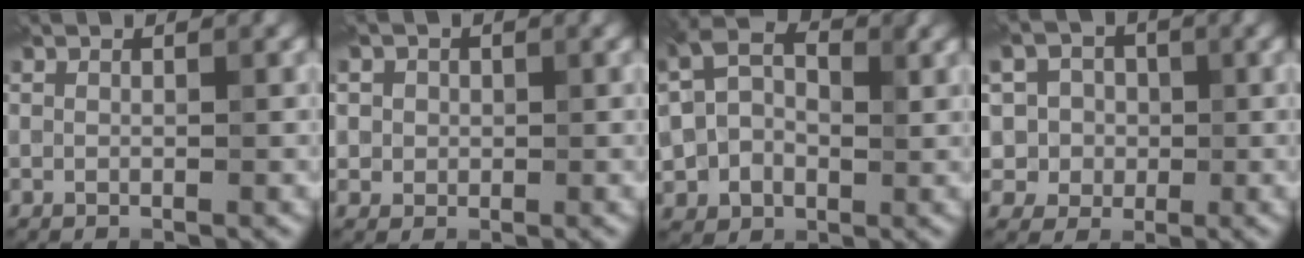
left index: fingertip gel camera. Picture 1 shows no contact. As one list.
[{"total": 2.4, "force": [0.7, 2.2, 0.8], "torque": [-0.014, 0.002, 0.012]}, {"total": 7.3, "force": [0.7, 5.5, 4.7], "torque": [-0.104, 0.013, 0.005]}, {"total": 7.1, "force": [2.0, 6.1, 2.9], "torque": [-0.036, 0.020, -0.002]}]